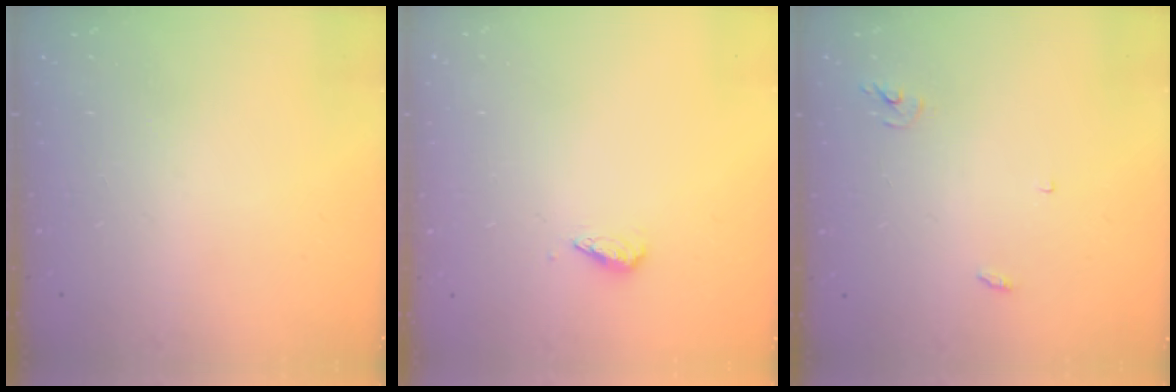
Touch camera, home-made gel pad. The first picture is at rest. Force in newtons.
{"total": 3.0, "press": 2.9, "slide": 0.6}
{"total": 3.0, "press": 3.0, "slide": 0.2}